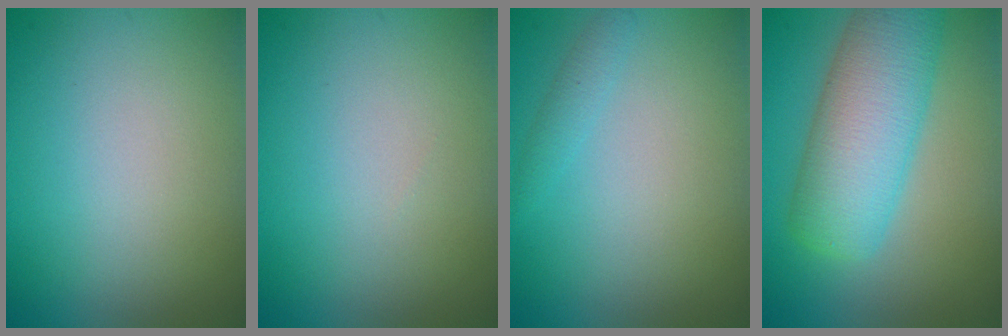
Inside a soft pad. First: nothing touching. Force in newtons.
{"total": 0.0}
{"total": 1.1, "press": 1.1, "slide": 0.1}
{"total": 8.6, "press": 8.6, "slide": 0.2}